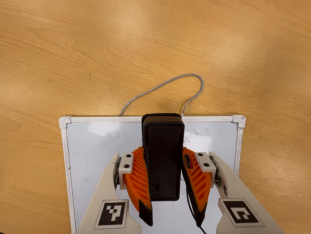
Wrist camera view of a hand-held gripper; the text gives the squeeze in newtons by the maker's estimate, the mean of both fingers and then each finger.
{"total": 9.5, "left": 8.1, "right": 10.9}